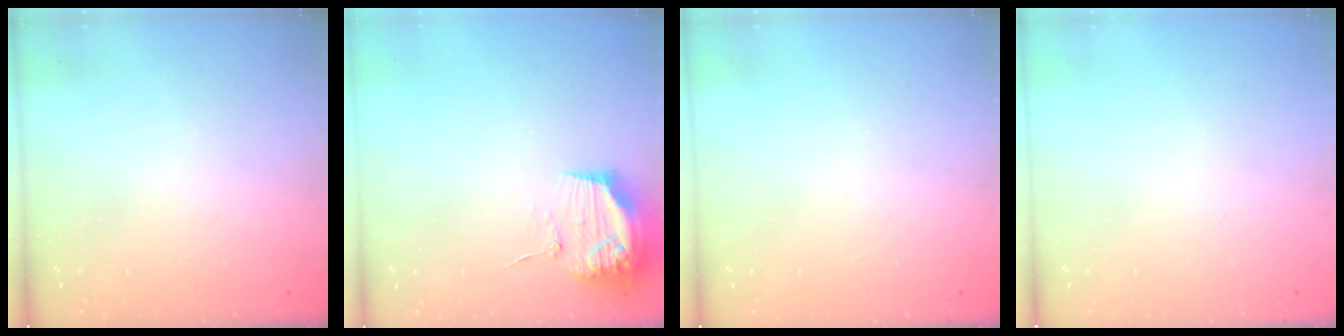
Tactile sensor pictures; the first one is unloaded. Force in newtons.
{"total": 15.6, "press": 15.6, "slide": 0.1}
{"total": 0.0}
{"total": 0.0}